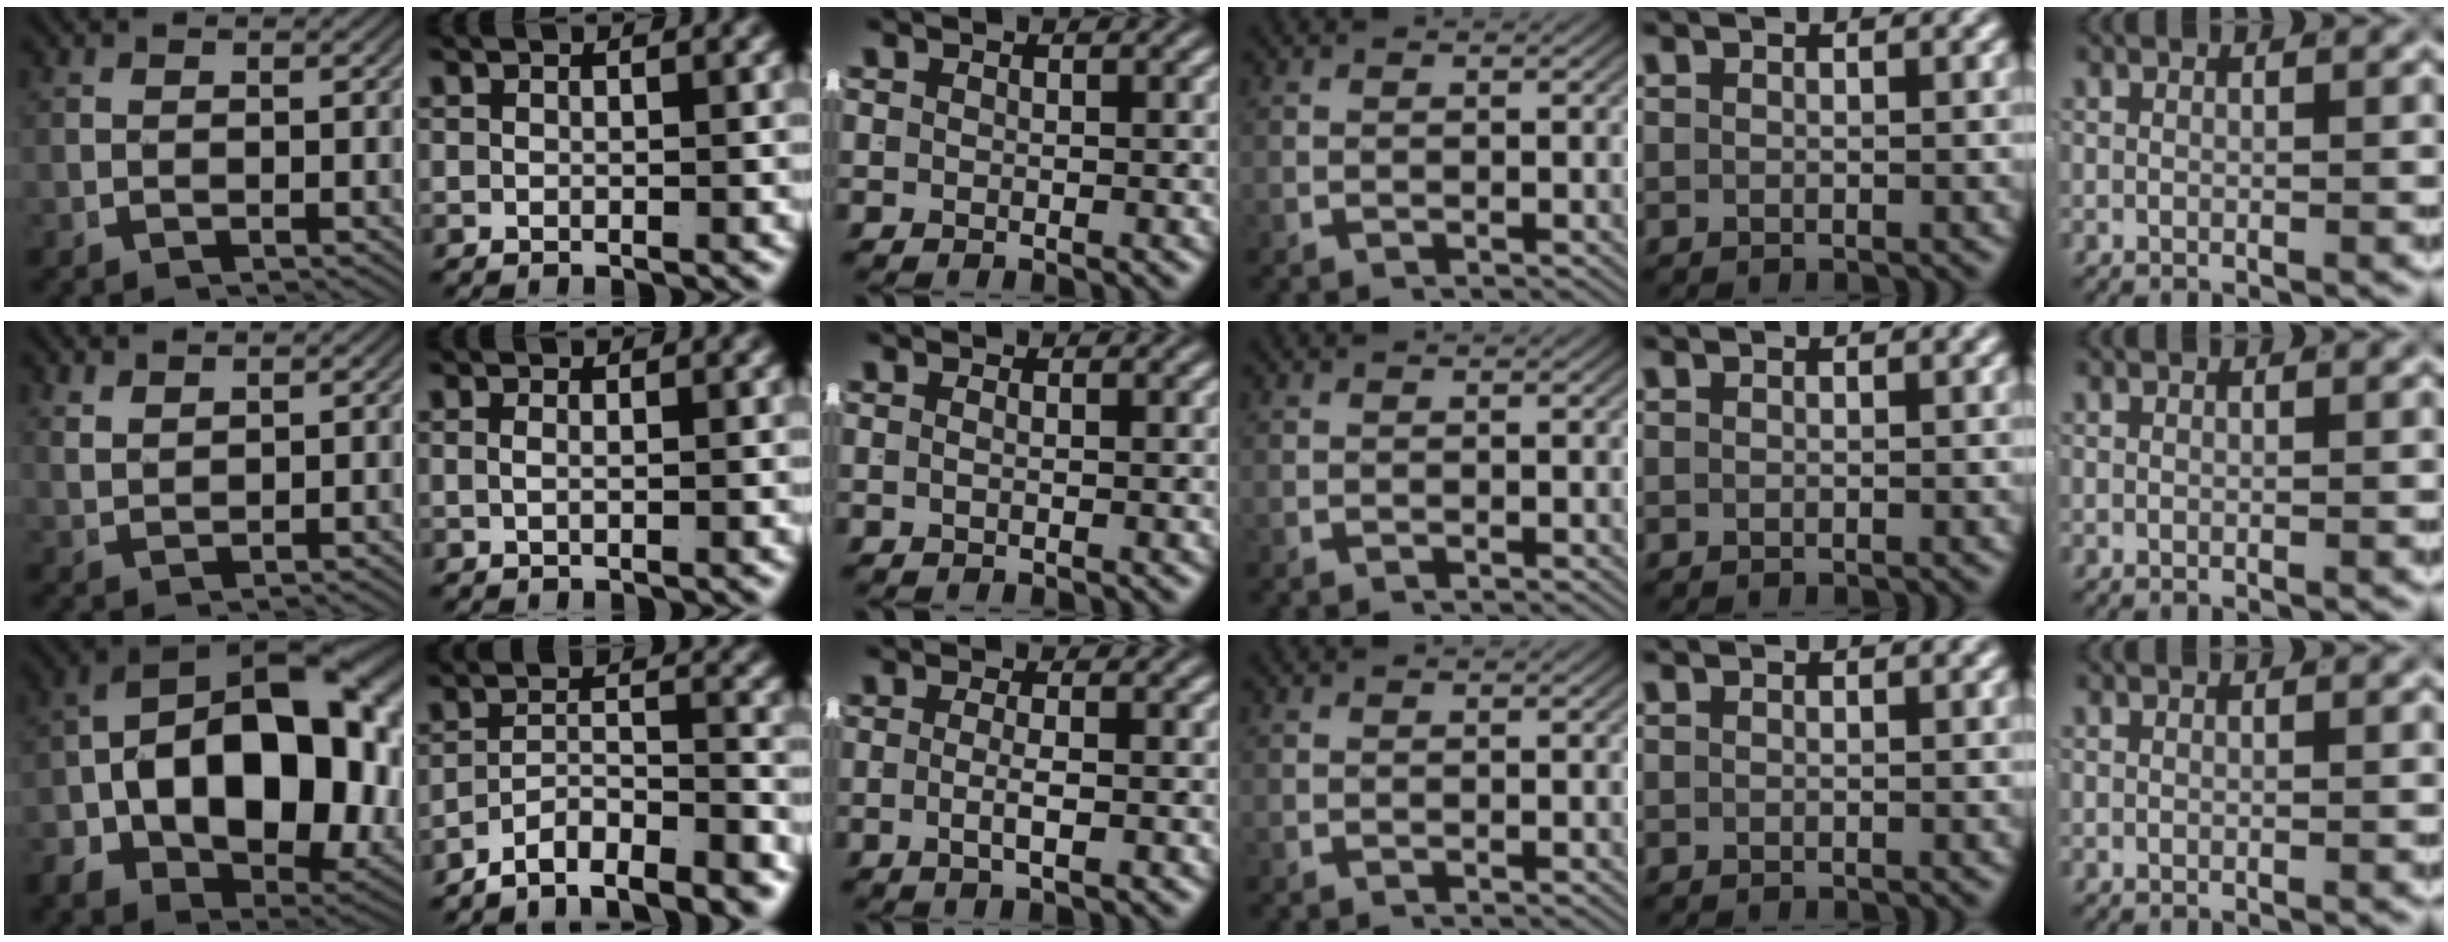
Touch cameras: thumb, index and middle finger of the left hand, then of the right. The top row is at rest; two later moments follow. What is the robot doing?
{"motion": "lift_and_place", "object": "jacket"}